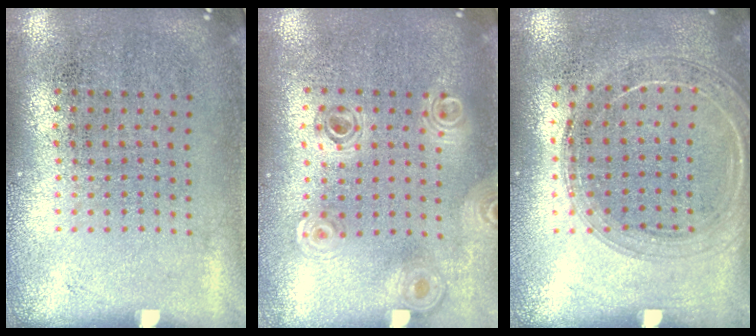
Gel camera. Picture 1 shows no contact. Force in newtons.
{"total": 0.9, "press": 0.9, "slide": 0.1}
{"total": 1.5, "press": 1.5, "slide": 0.2}